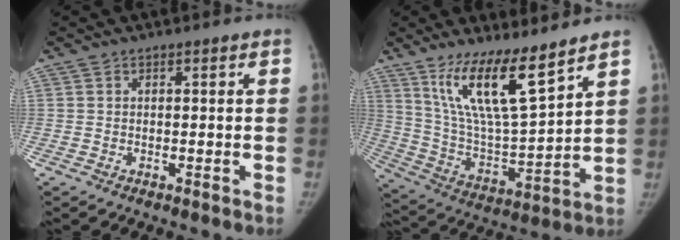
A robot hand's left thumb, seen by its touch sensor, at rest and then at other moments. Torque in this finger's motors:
{"motor_torque": [0.40, 0.14, 1.83, -0.94, 0.46]}